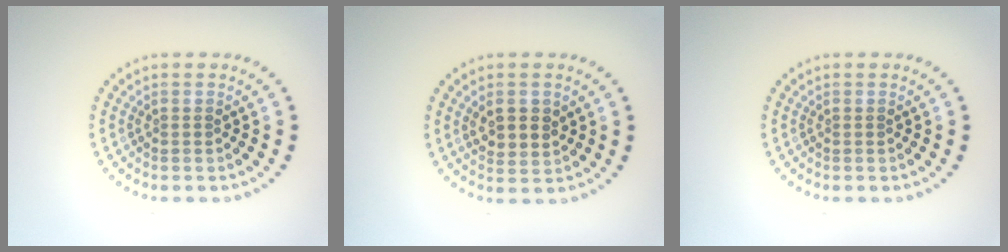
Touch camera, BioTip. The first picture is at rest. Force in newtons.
{"total": 2.7, "press": 2.6, "slide": 0.7}
{"total": 0.0}